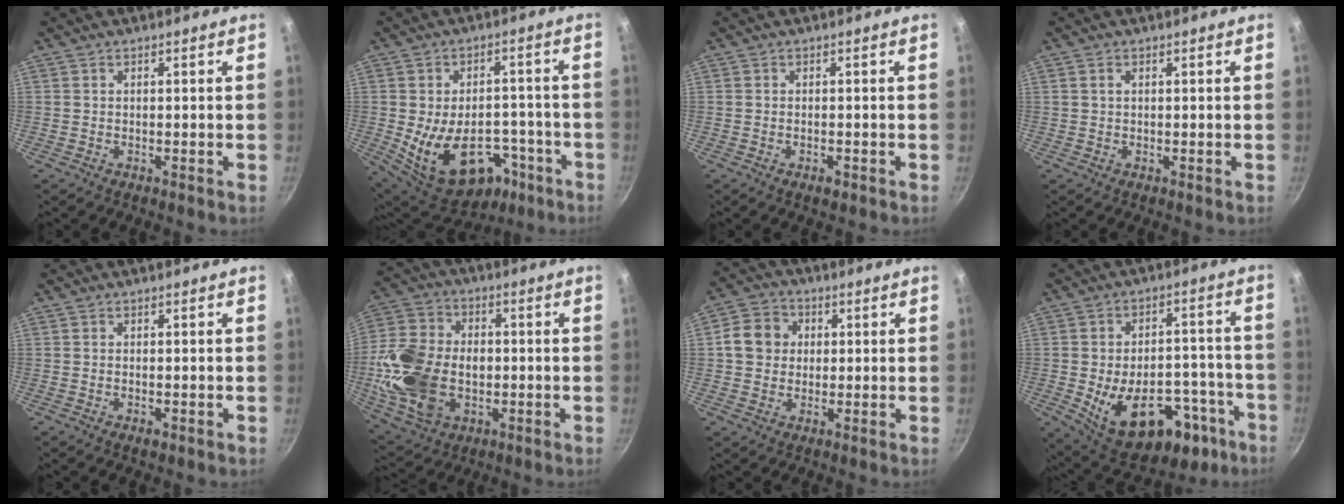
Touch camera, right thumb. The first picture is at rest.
{"total": 19.7, "force": [-6.6, 12.8, 13.4], "torque": [-0.179, 0.025, -0.072]}
{"total": 1.4, "force": [-0.7, 0.6, 1.0], "torque": [-0.022, 0.001, -0.012]}
{"total": 0.9, "force": [0.3, 0.6, 0.6], "torque": [-0.011, 0.003, 0.005]}
{"total": 1.2, "force": [-0.5, 0.6, 0.9], "torque": [-0.018, 0.000, -0.007]}
{"total": 19.3, "force": [-2.3, 13.7, 13.5], "torque": [-0.257, 0.019, -0.036]}
{"total": 8.0, "force": [1.2, 7.0, 3.6], "torque": [-0.035, 0.013, 0.007]}
{"total": 23.4, "force": [-10.0, 13.9, 16.0], "torque": [-0.186, 0.039, -0.118]}